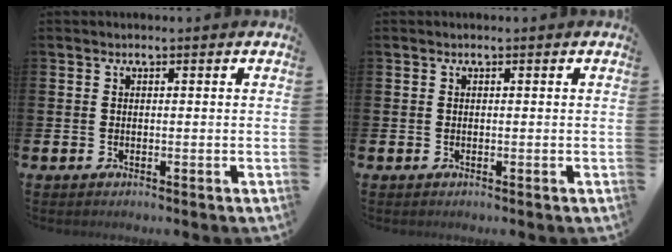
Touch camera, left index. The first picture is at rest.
{"total": 0.0}